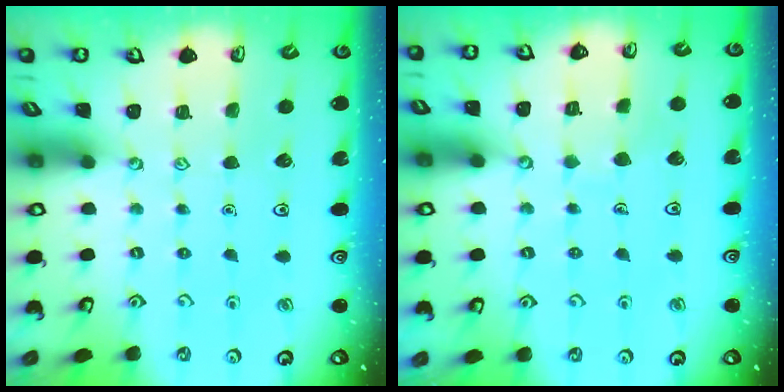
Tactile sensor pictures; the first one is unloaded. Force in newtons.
{"total": 3.4, "press": 3.4, "slide": 0.3}